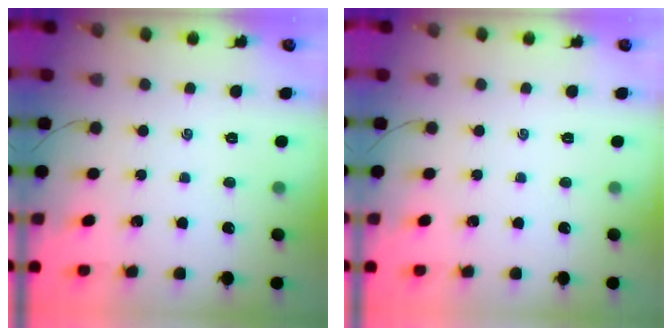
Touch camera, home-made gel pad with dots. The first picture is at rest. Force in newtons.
{"total": 0.0}